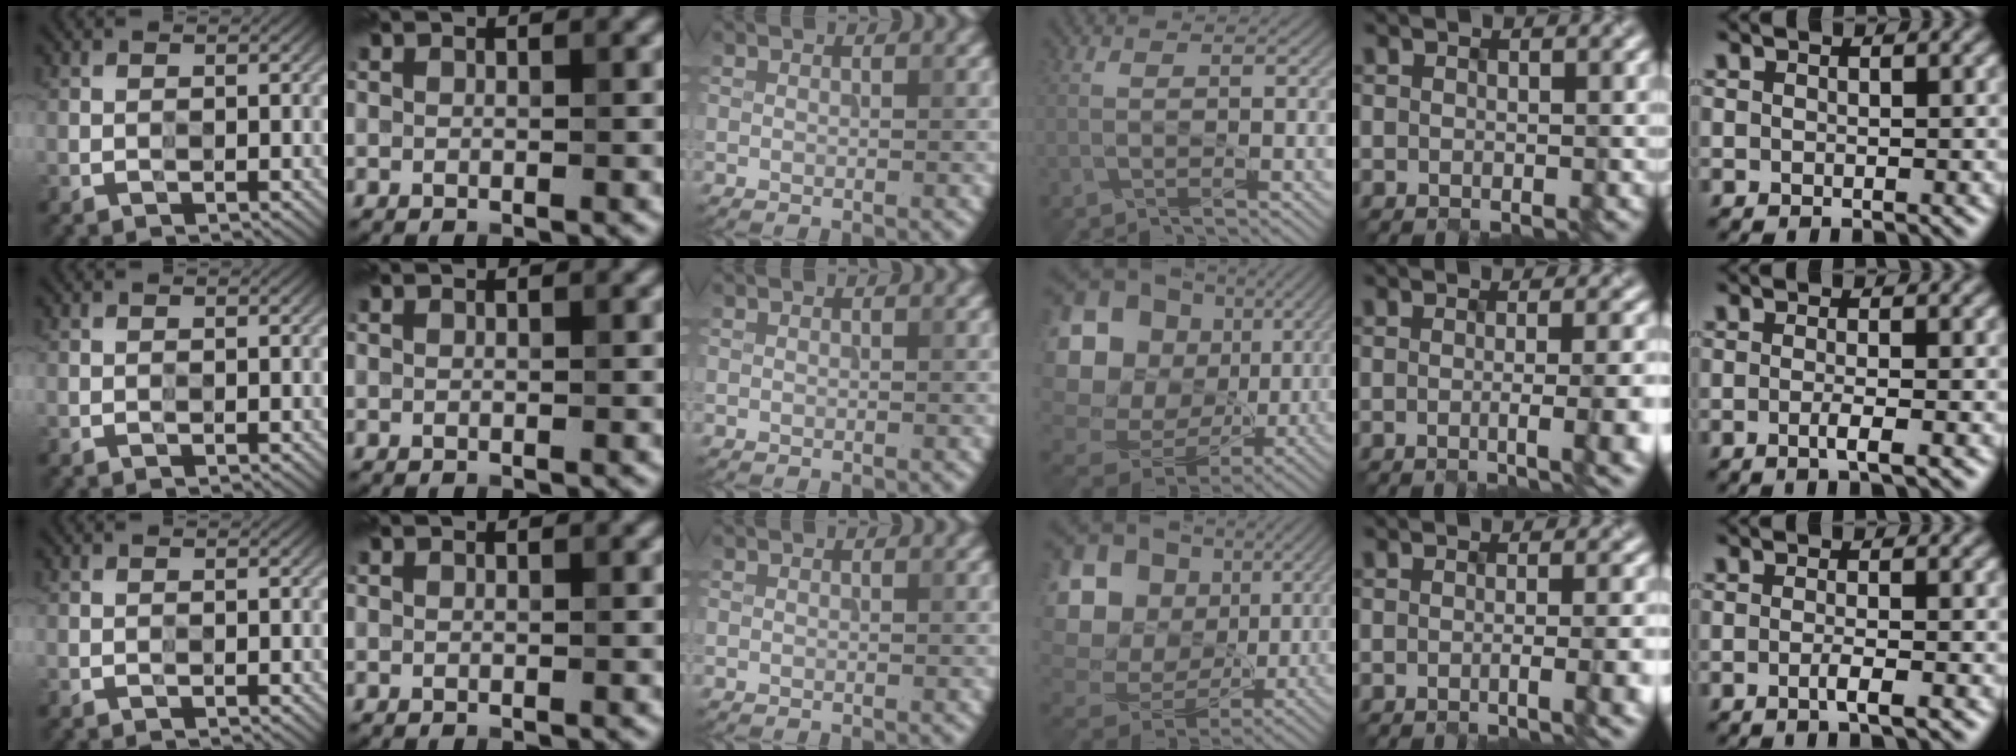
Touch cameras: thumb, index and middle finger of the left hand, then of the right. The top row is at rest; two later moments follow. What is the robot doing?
{"motion": "insert", "object": "file holder"}